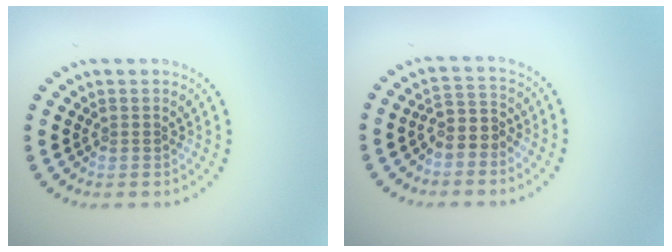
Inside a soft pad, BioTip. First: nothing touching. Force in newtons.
{"total": 2.4, "press": 1.9, "slide": 1.4}